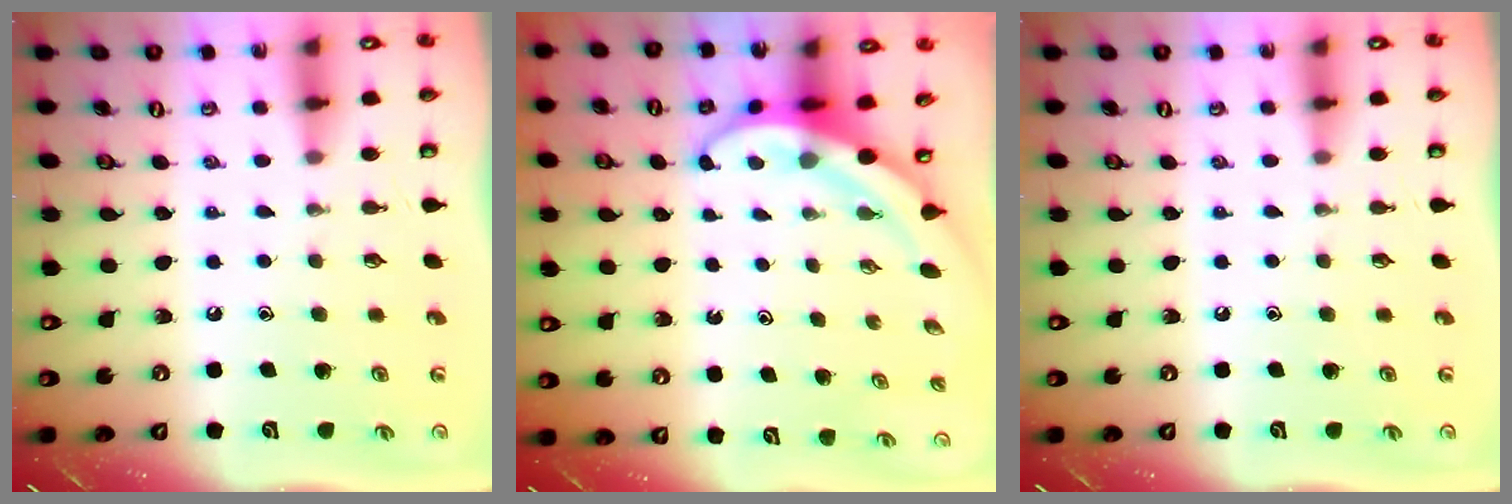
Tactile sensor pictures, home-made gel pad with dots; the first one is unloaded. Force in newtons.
{"total": 5.2, "press": 5.1, "slide": 1.3}
{"total": 0.0}